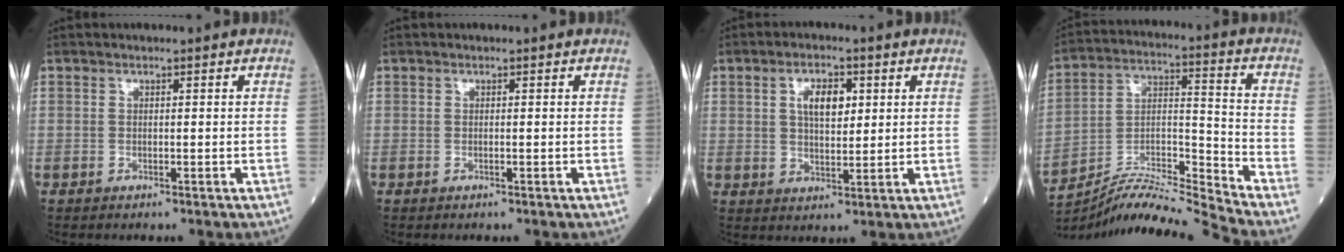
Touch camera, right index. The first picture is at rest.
{"total": 0.0}
{"total": 5.5, "force": [1.8, 2.5, 4.6], "torque": [-0.081, 0.007, 0.032]}
{"total": 13.6, "force": [-13.1, -2.6, 2.8], "torque": [-0.047, 0.031, -0.239]}